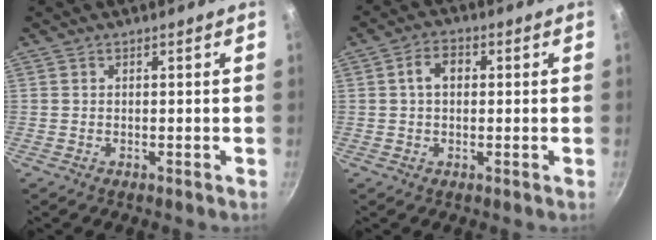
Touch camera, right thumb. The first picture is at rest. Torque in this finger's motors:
{"motor_torque": [0.40, 0.97, 0.63, 0.00, 0.16]}